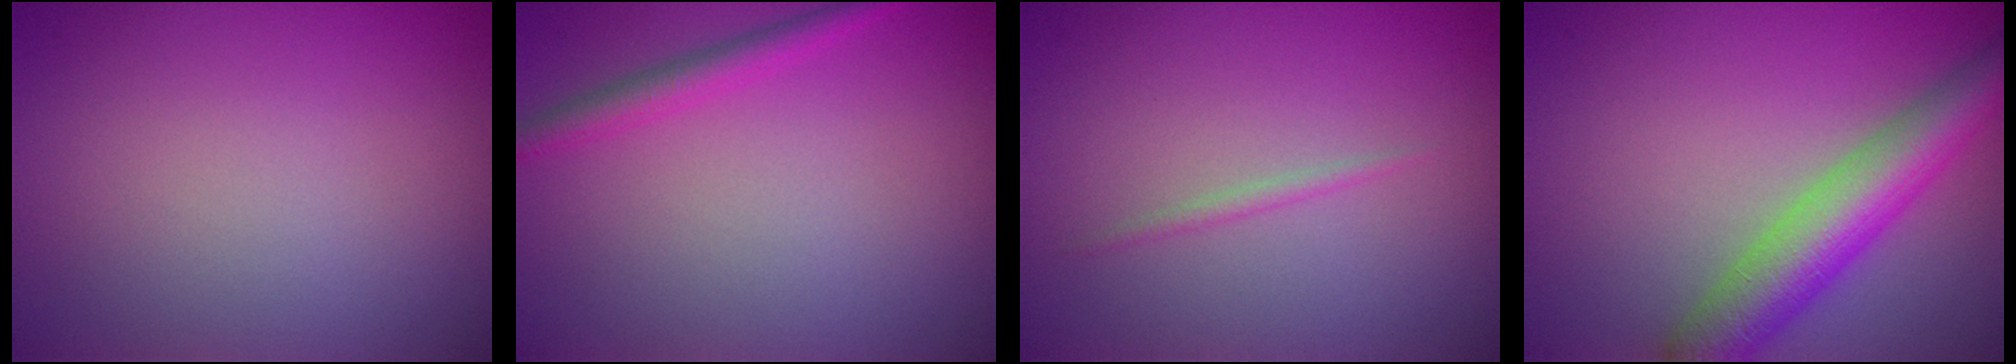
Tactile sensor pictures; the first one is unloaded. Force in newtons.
{"total": 1.9, "press": 1.9, "slide": 0.1}
{"total": 0.6, "press": 0.6, "slide": 0.0}
{"total": 6.0, "press": 6.0, "slide": 0.2}